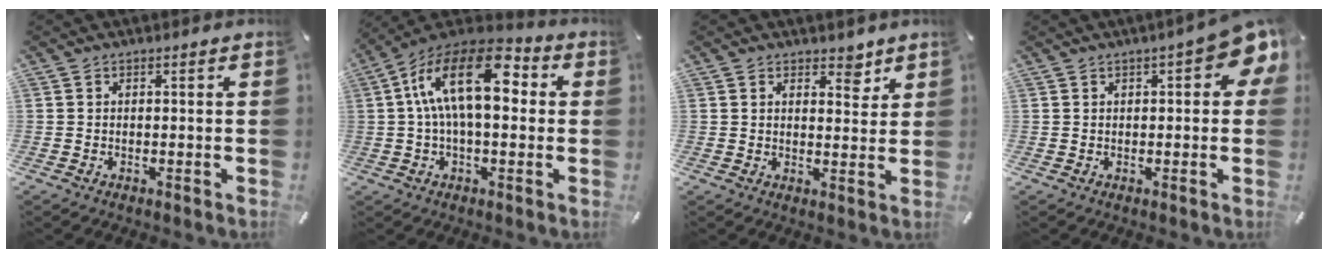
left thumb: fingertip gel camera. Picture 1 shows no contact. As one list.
[{"total": 17.5, "force": [3.3, 8.9, 14.7], "torque": [-0.283, -0.010, 0.051]}, {"total": 4.7, "force": [3.2, 2.8, 2.0], "torque": [-0.009, -0.020, 0.049]}, {"total": 8.6, "force": [3.0, 3.0, 7.5], "torque": [-0.099, -0.012, 0.048]}]